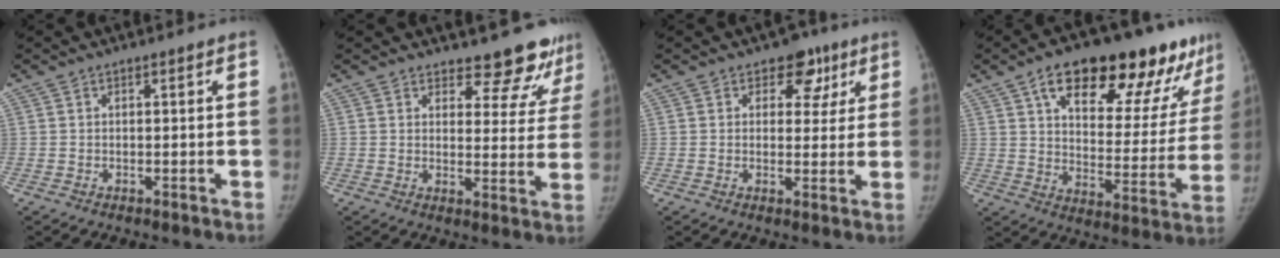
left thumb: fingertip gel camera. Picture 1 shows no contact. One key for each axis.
{"total": 11.0, "fx": 10.2, "fy": 3.7, "fz": 2.1, "tx": 0.020, "ty": -0.079, "tz": 0.109}
{"total": 6.3, "fx": 3.2, "fy": 4.6, "fz": 3.0, "tx": 0.006, "ty": -0.008, "tz": 0.037}
{"total": 26.4, "fx": 15.7, "fy": 10.6, "fz": 18.4, "tx": -0.216, "ty": -0.030, "tz": 0.233}